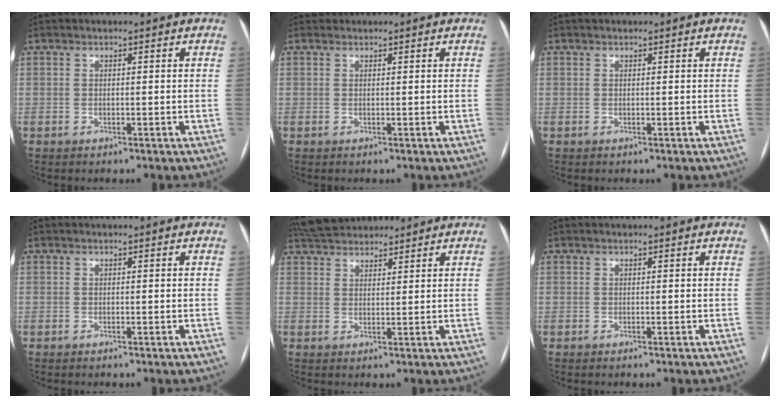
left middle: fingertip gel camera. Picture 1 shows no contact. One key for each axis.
{"total": 0.5, "fx": 0.5, "fy": 0.2, "fz": -0.2, "tx": -0.001, "ty": 0.009, "tz": 0.010}
{"total": 0.7, "fx": 0.6, "fy": 0.3, "fz": 0.1, "tx": -0.008, "ty": 0.016, "tz": 0.012}
{"total": 0.0}
{"total": 7.4, "fx": 6.9, "fy": 1.9, "fz": 1.7, "tx": -0.036, "ty": 0.033, "tz": 0.119}
{"total": 0.0}